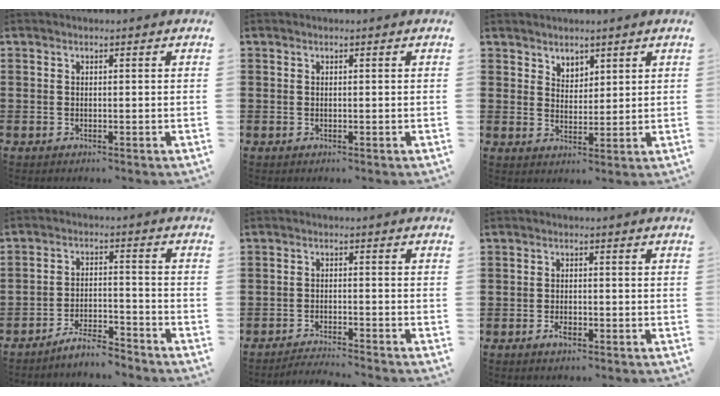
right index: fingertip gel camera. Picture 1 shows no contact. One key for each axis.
{"total": 0.0}
{"total": 3.3, "fx": 2.8, "fy": 1.8, "fz": 0.0, "tx": -0.010, "ty": 0.002, "tz": 0.053}
{"total": 5.0, "fx": -4.7, "fy": 0.5, "fz": 1.5, "tx": -0.033, "ty": 0.006, "tz": -0.093}
{"total": 2.3, "fx": -2.3, "fy": -0.2, "fz": 0.3, "tx": -0.008, "ty": 0.000, "tz": -0.049}
{"total": 1.9, "fx": -0.8, "fy": 0.9, "fz": 1.5, "tx": -0.028, "ty": 0.001, "tz": -0.015}